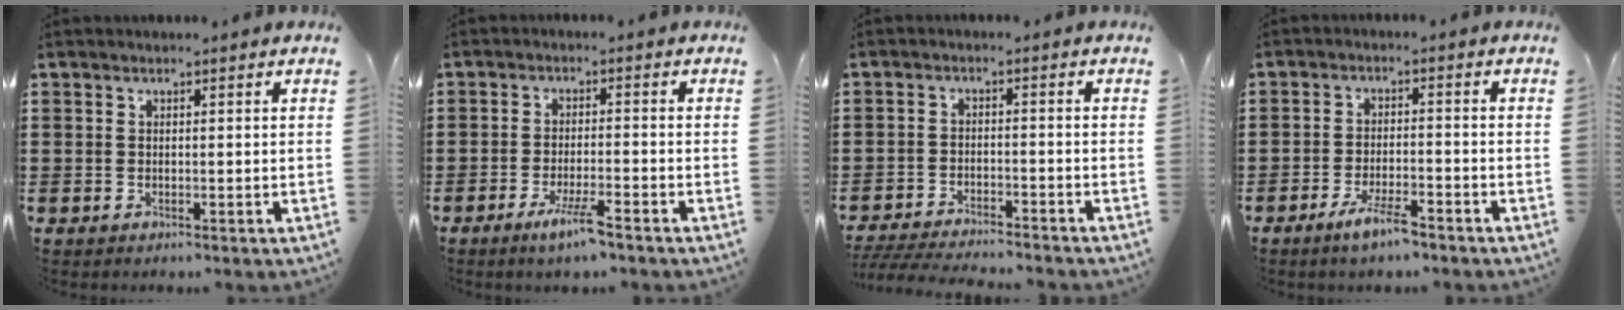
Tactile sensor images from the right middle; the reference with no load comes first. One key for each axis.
{"total": 4.5, "fx": -3.0, "fy": 0.3, "fz": 3.4, "tx": -0.066, "ty": -0.007, "tz": -0.052}
{"total": 4.1, "fx": -4.0, "fy": 0.0, "fz": 0.8, "tx": -0.021, "ty": -0.004, "tz": -0.085}
{"total": 4.4, "fx": -3.2, "fy": 0.7, "fz": 3.0, "tx": -0.061, "ty": -0.002, "tz": -0.058}